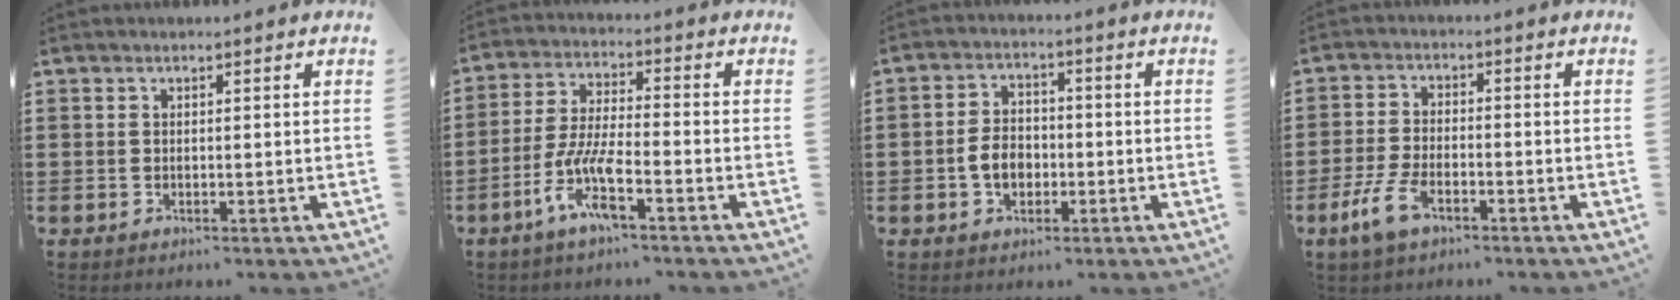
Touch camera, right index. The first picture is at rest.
{"total": 8.3, "force": [-4.7, 1.6, 6.7], "torque": [-0.160, -0.014, -0.095]}
{"total": 4.9, "force": [-1.3, 3.4, 3.3], "torque": [-0.079, 0.002, -0.027]}
{"total": 5.7, "force": [-3.1, 2.3, 4.2], "torque": [-0.110, -0.008, -0.065]}